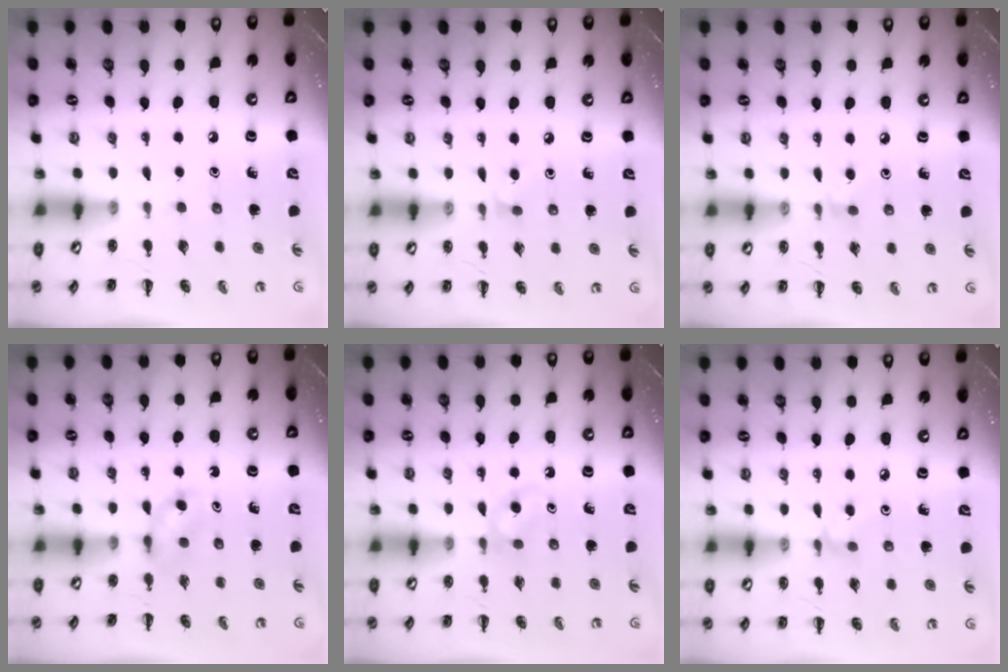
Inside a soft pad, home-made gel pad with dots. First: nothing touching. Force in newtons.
{"total": 4.4, "press": 4.0, "slide": 1.8}
{"total": 3.4, "press": 3.1, "slide": 1.3}
{"total": 3.0, "press": 2.7, "slide": 1.1}
{"total": 3.1, "press": 2.8, "slide": 1.3}
{"total": 3.0, "press": 2.8, "slide": 0.9}